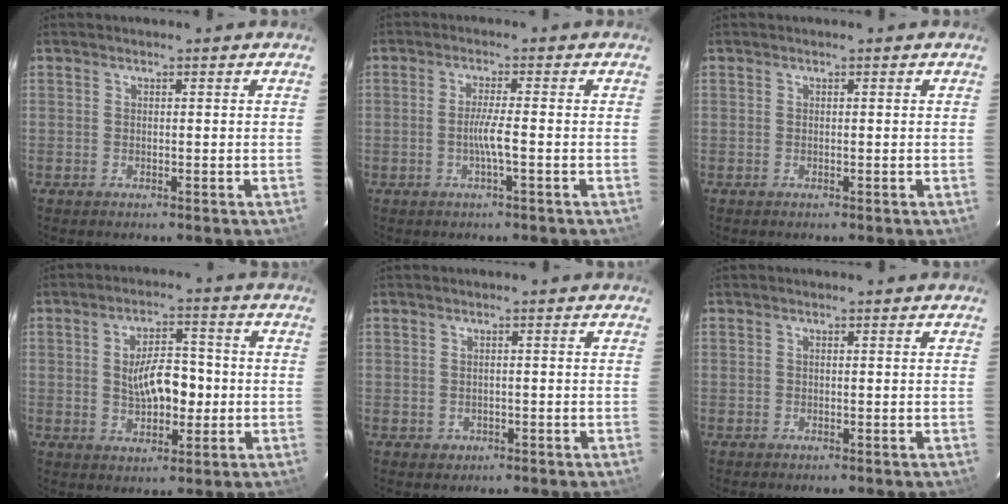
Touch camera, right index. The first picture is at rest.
{"total": 3.3, "force": [-1.1, -0.6, 3.1], "torque": [-0.059, -0.003, -0.022]}
{"total": 0.0}
{"total": 8.6, "force": [-0.4, 4.3, 7.4], "torque": [-0.132, 0.010, 0.002]}
{"total": 1.9, "force": [-0.5, 1.9, 0.3], "torque": [-0.004, 0.002, -0.001]}
{"total": 0.0}